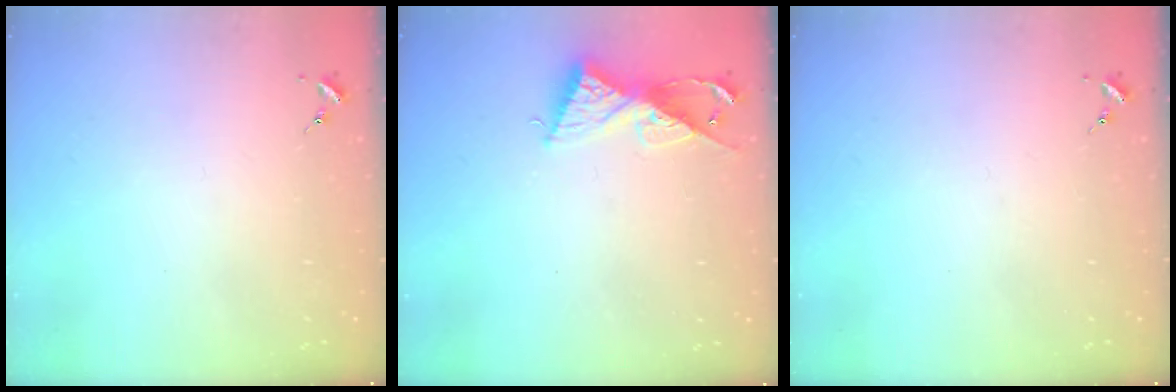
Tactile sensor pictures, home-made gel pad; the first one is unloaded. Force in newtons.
{"total": 9.1, "press": 9.1, "slide": 0.5}
{"total": 0.0}